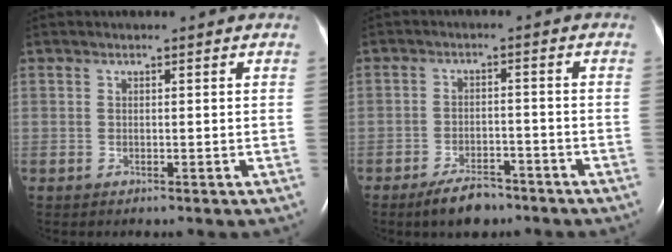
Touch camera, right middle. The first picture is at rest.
{"total": 5.5, "force": [-4.2, 2.0, 2.8], "torque": [-0.058, -0.001, -0.068]}